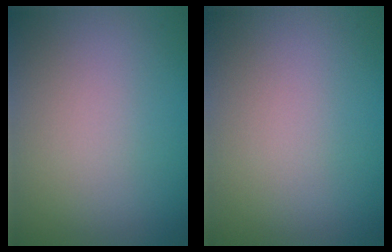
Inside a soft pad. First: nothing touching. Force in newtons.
{"total": 0.0}